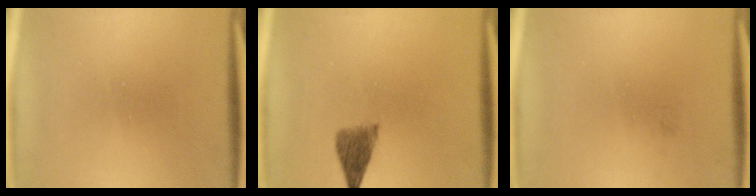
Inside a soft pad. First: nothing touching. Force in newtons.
{"total": 5.2}
{"total": 0.7}